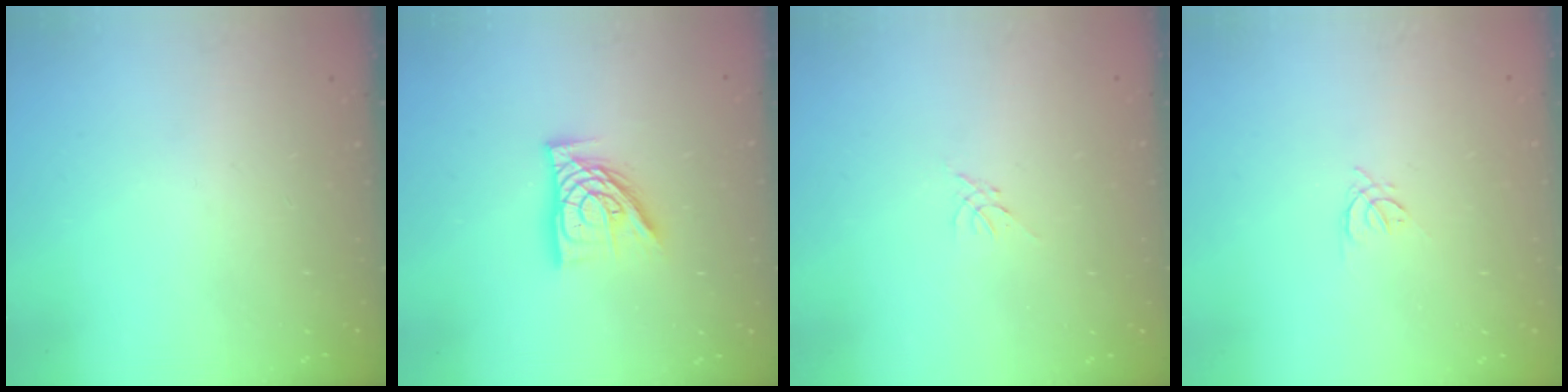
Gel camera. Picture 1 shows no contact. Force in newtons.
{"total": 12.9, "press": 12.8, "slide": 1.4}
{"total": 0.5, "press": 0.4, "slide": 0.3}
{"total": 2.4, "press": 2.3, "slide": 0.6}